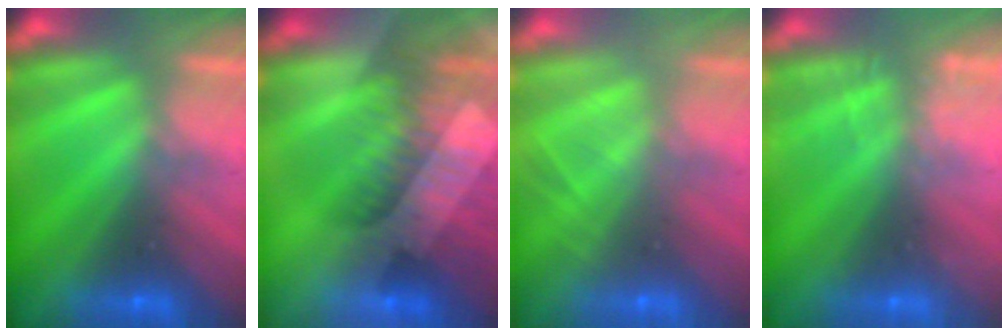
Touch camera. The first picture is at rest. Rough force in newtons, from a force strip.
{"total": 3.2}
{"total": 2.0}
{"total": 2.5}